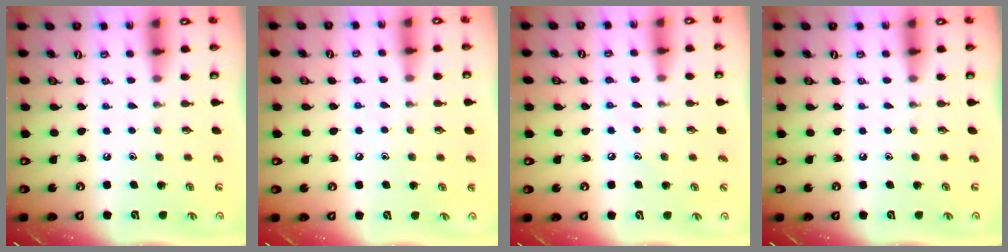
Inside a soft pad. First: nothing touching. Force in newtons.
{"total": 4.9, "press": 4.9, "slide": 0.7}
{"total": 4.4, "press": 4.3, "slide": 0.6}
{"total": 0.0}